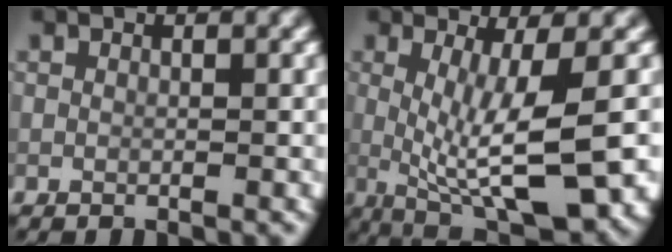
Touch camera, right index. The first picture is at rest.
{"total": 9.3, "force": [-0.9, 2.4, 8.9], "torque": [-0.154, -0.015, -0.010]}